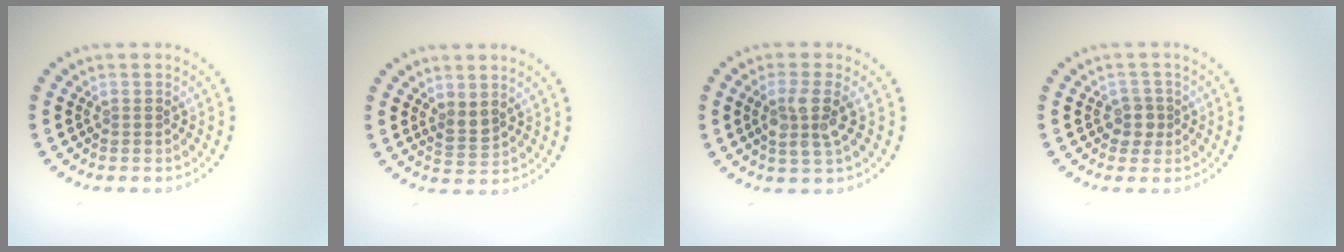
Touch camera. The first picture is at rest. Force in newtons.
{"total": 1.5, "press": 1.3, "slide": 0.7}
{"total": 3.0, "press": 2.7, "slide": 1.2}
{"total": 1.8, "press": 1.5, "slide": 1.0}